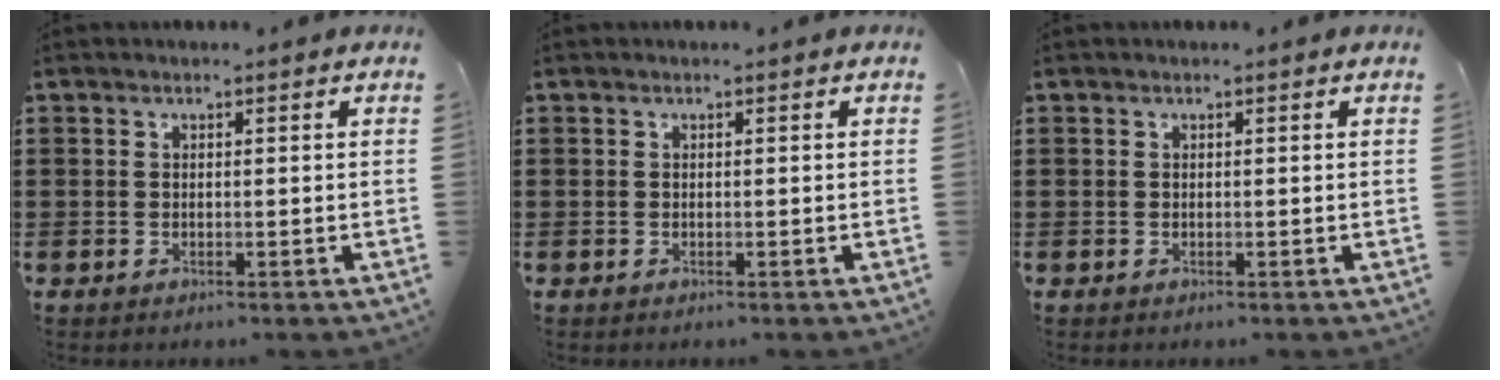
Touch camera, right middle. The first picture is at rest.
{"total": 0.0}
{"total": 0.0}